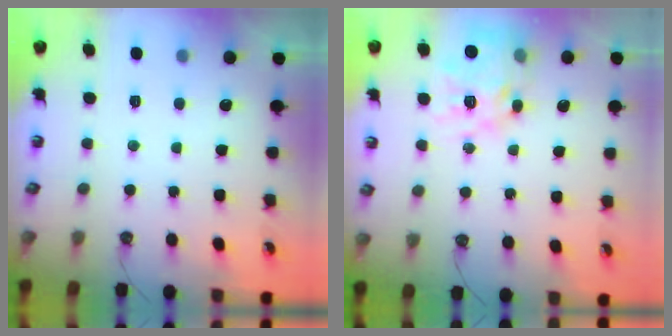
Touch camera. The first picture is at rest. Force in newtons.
{"total": 16.2, "press": 16.1, "slide": 1.4}